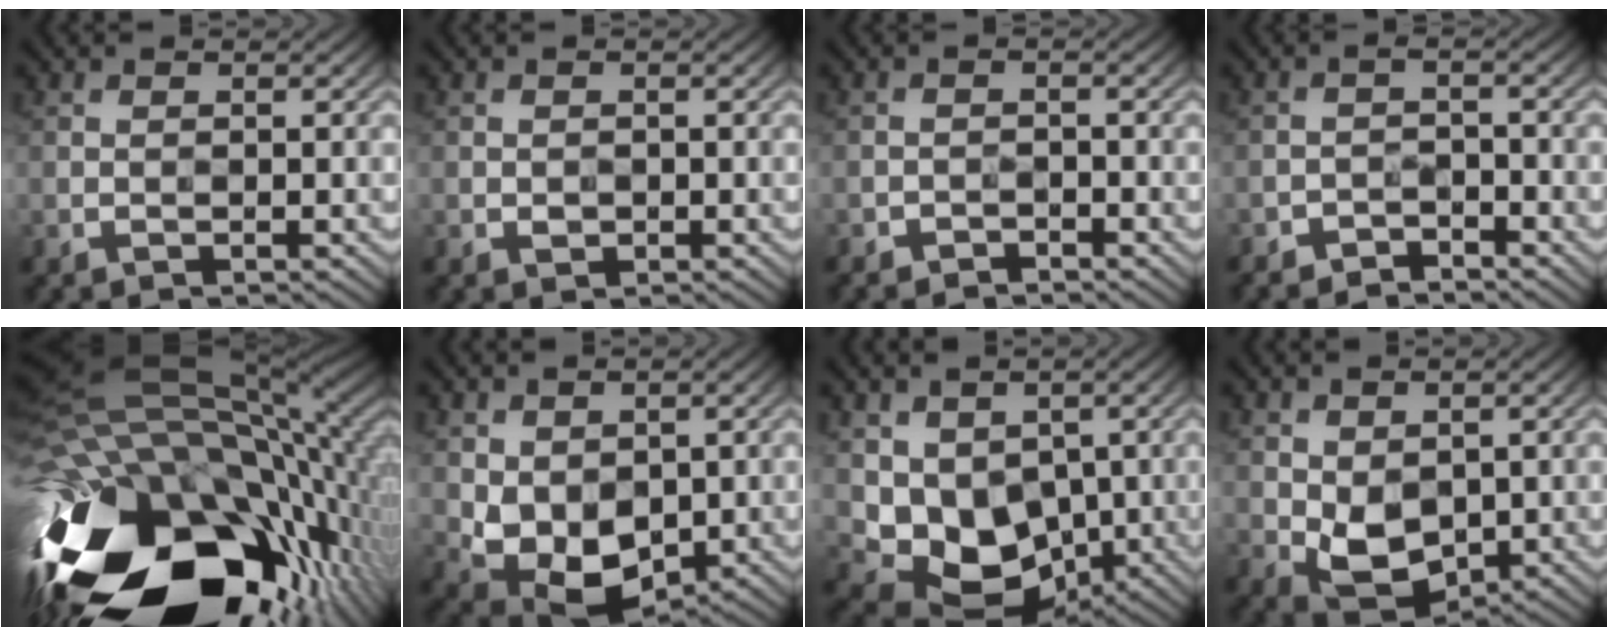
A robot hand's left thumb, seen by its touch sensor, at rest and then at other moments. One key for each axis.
{"total": 0.9, "fx": -0.3, "fy": 0.7, "fz": 0.5, "tx": -0.006, "ty": -0.004, "tz": -0.006}
{"total": 1.9, "fx": -1.7, "fy": 0.5, "fz": 0.4, "tx": -0.005, "ty": 0.001, "tz": -0.034}
{"total": 3.2, "fx": -3.0, "fy": 0.8, "fz": 0.9, "tx": -0.012, "ty": 0.001, "tz": -0.058}
{"total": 22.6, "fx": -8.1, "fy": 14.6, "fz": 15.3, "tx": -0.307, "ty": -0.035, "tz": -0.096}
{"total": 7.3, "fx": 0.2, "fy": 5.2, "fz": 5.1, "tx": -0.120, "ty": -0.025, "tz": 0.012}
{"total": 8.9, "fx": 0.5, "fy": 6.9, "fz": 5.5, "tx": -0.118, "ty": -0.034, "tz": 0.018}
{"total": 5.6, "fx": 0.2, "fy": 3.8, "fz": 4.2, "tx": -0.093, "ty": -0.011, "tz": 0.009}